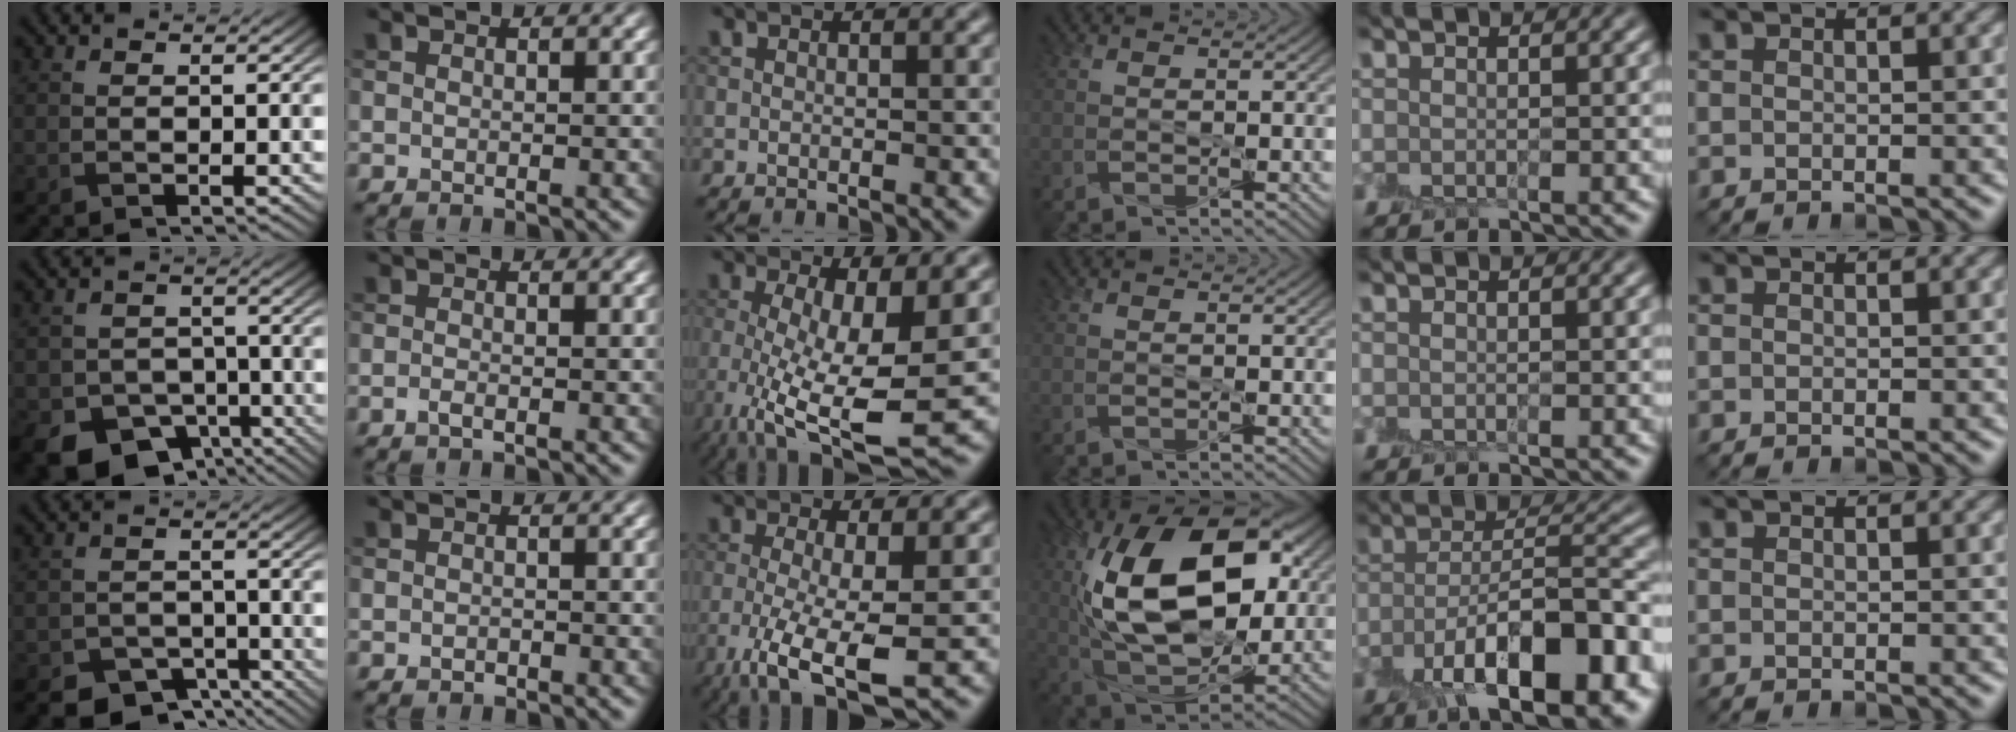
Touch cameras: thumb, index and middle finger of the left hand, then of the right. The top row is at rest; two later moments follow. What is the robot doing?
{"motion": "peel", "object": "envelope seal"}